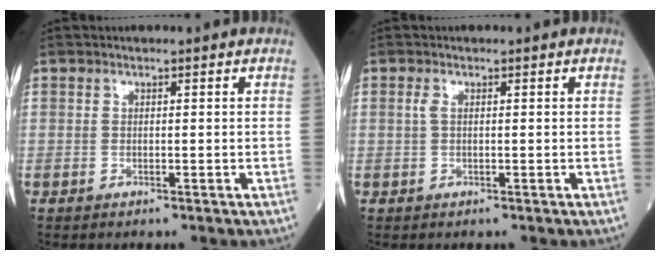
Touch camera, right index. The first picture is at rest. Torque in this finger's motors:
{"motor_torque": [0.23, 0.11, 0.14, 0.03]}